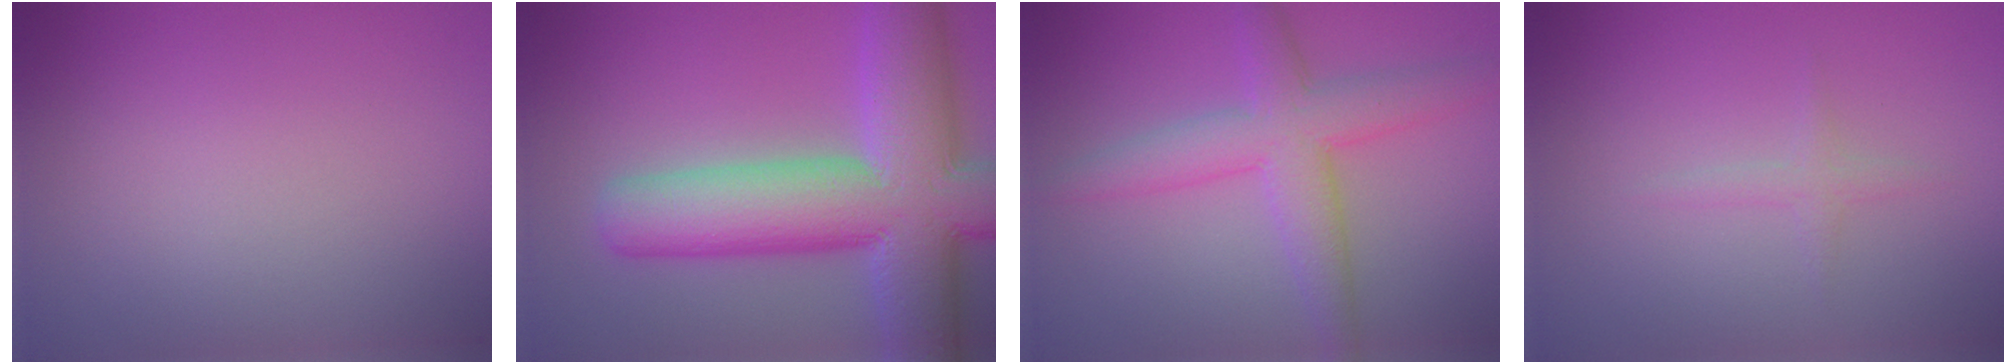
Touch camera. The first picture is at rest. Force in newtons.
{"total": 13.4, "press": 13.4, "slide": 0.5}
{"total": 5.4, "press": 5.4, "slide": 0.2}
{"total": 1.1, "press": 1.1, "slide": 0.1}